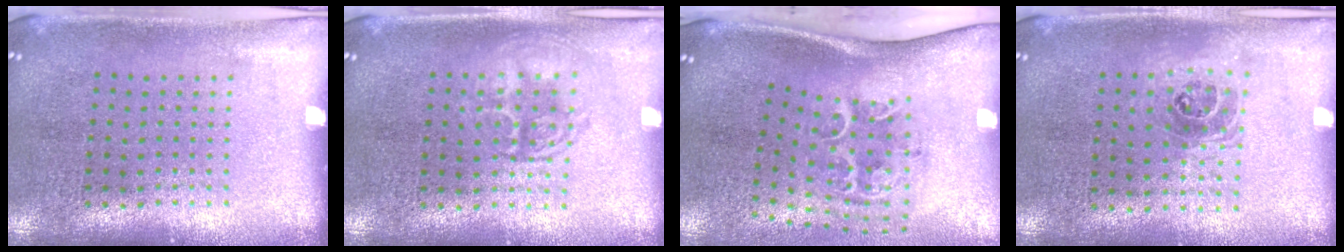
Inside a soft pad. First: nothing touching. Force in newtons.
{"total": 1.3, "press": 1.3, "slide": 0.2}
{"total": 2.3, "press": 1.3, "slide": 1.9}
{"total": 1.0, "press": 0.9, "slide": 0.4}